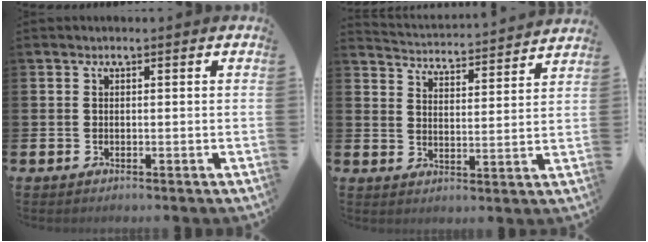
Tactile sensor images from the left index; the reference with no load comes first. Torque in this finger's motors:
{"motor_torque": [-0.43, -0.69, -0.32, -0.06]}